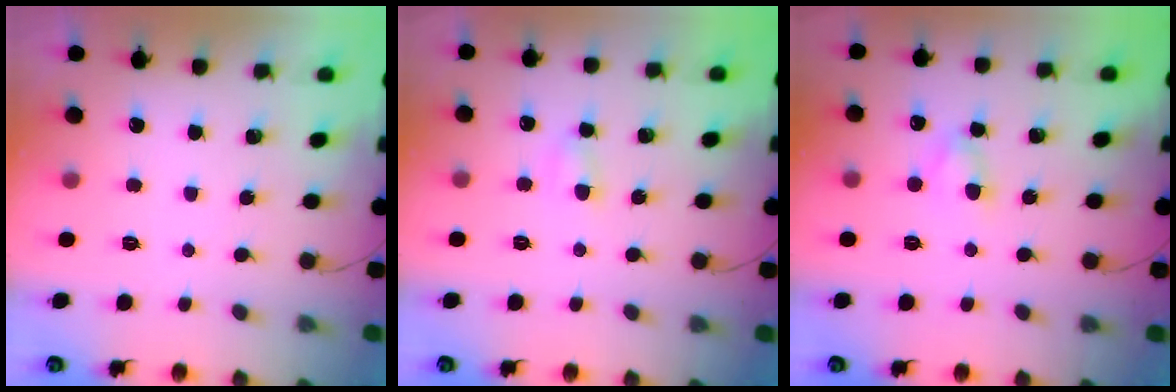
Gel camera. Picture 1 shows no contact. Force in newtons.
{"total": 3.6, "press": 3.5, "slide": 1.1}
{"total": 4.1, "press": 4.0, "slide": 1.0}